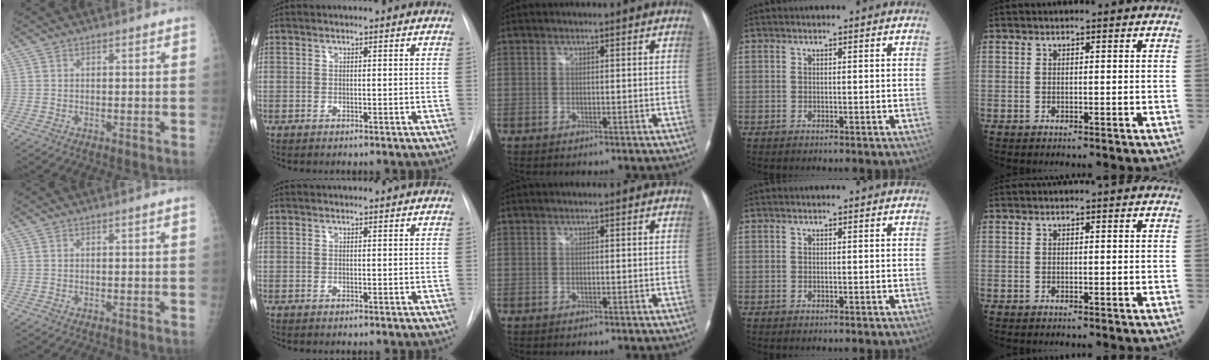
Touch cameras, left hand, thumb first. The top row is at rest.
{}